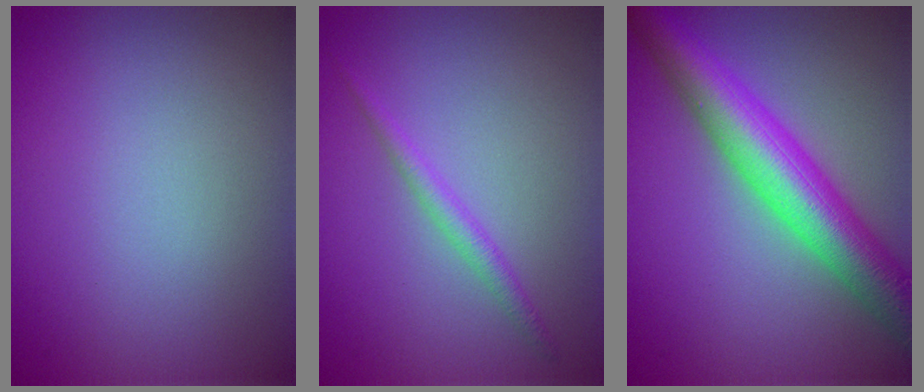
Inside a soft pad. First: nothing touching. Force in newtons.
{"total": 1.5, "press": 1.5, "slide": 0.1}
{"total": 8.5, "press": 8.5, "slide": 0.3}